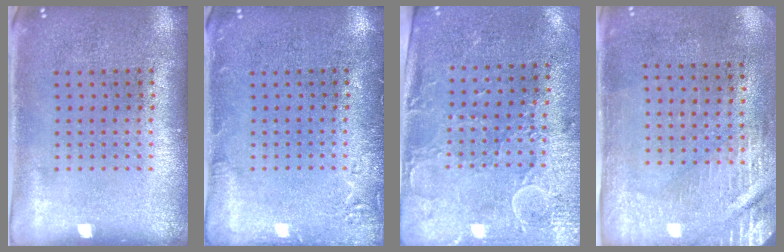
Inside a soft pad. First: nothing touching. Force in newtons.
{"total": 1.9, "press": 1.8, "slide": 0.3}
{"total": 2.9, "press": 2.5, "slide": 1.5}
{"total": 2.9, "press": 2.5, "slide": 1.5}